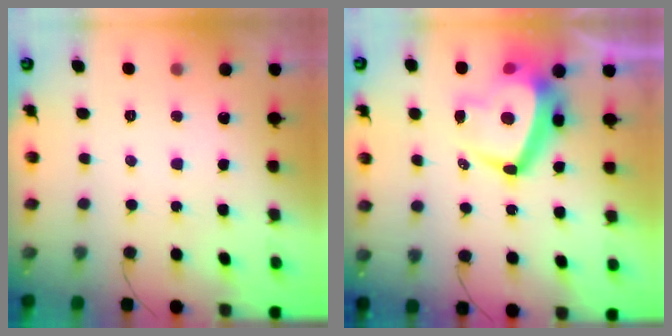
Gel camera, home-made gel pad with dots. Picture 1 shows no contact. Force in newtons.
{"total": 13.0, "press": 12.7, "slide": 2.8}